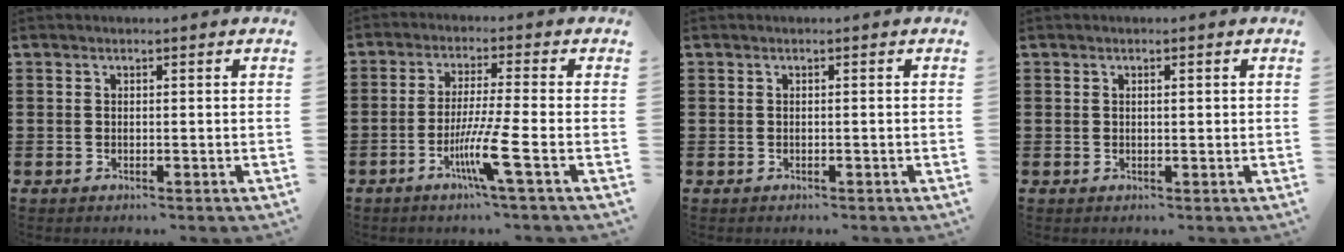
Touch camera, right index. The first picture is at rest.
{"total": 7.7, "force": [-3.2, -0.5, 7.0], "torque": [-0.134, -0.019, -0.062]}
{"total": 0.0}
{"total": 0.8, "force": [0.2, 0.3, 0.7], "torque": [-0.014, 0.003, 0.003]}